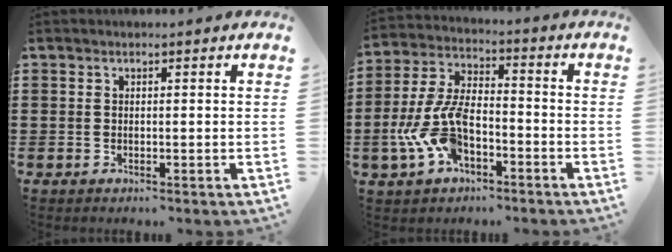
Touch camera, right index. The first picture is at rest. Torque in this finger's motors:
{"motor_torque": [2.14, 0.00, 0.65, 0.21]}